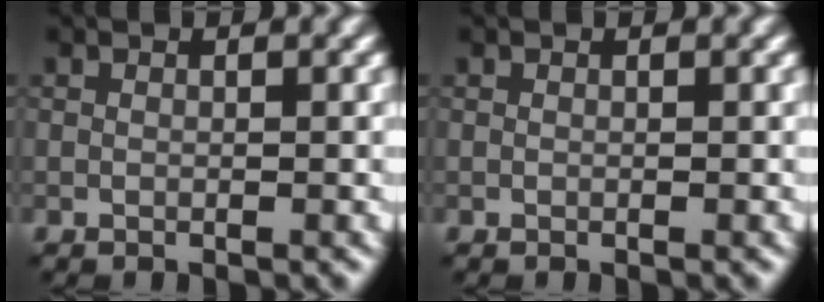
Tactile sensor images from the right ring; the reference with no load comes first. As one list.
[{"total": 0.0}]